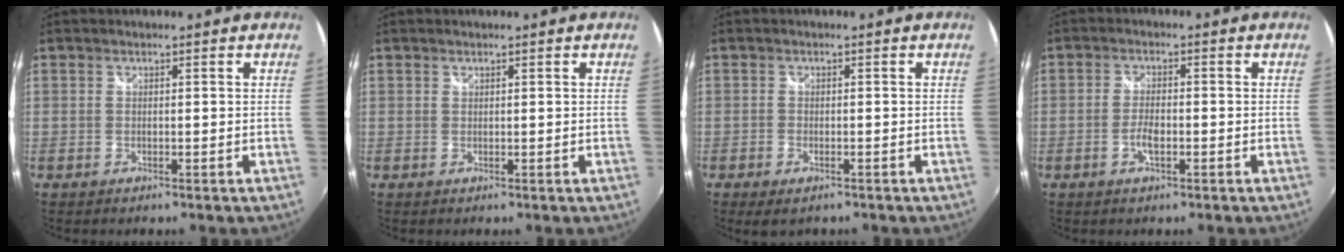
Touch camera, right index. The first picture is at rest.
{"total": 0.0}
{"total": 2.9, "force": [-2.0, 1.5, 1.5], "torque": [-0.033, -0.013, -0.032]}
{"total": 3.4, "force": [-1.3, 1.4, 2.8], "torque": [-0.060, -0.001, -0.026]}